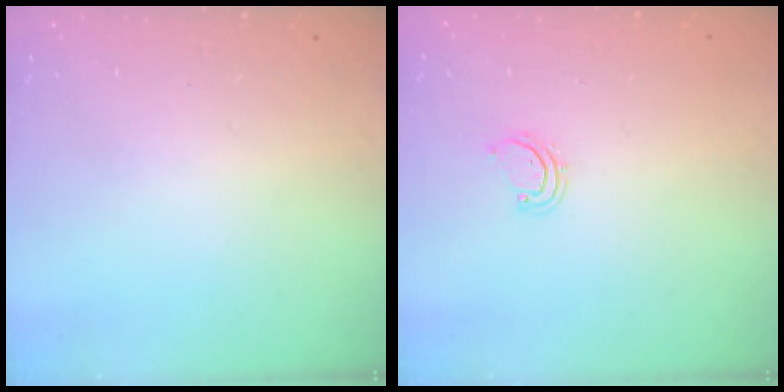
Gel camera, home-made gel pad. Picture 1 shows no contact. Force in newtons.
{"total": 2.5, "press": 2.5, "slide": 0.3}